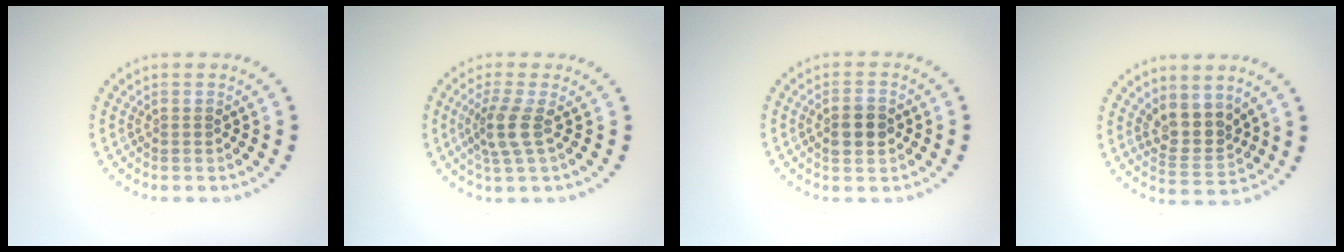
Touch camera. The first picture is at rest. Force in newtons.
{"total": 2.7, "press": 2.1, "slide": 1.7}
{"total": 2.5, "press": 2.5, "slide": 0.2}
{"total": 3.4, "press": 2.9, "slide": 1.7}